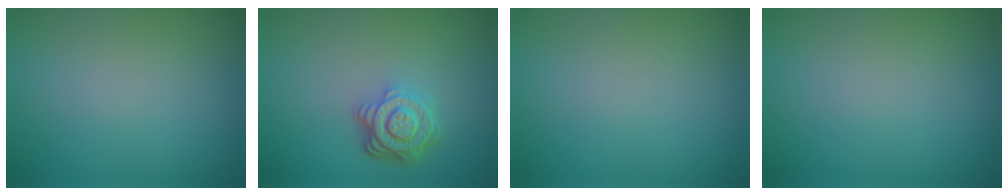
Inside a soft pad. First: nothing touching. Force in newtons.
{"total": 4.4, "press": 3.3, "slide": 2.9}
{"total": 0.0}
{"total": 0.0}